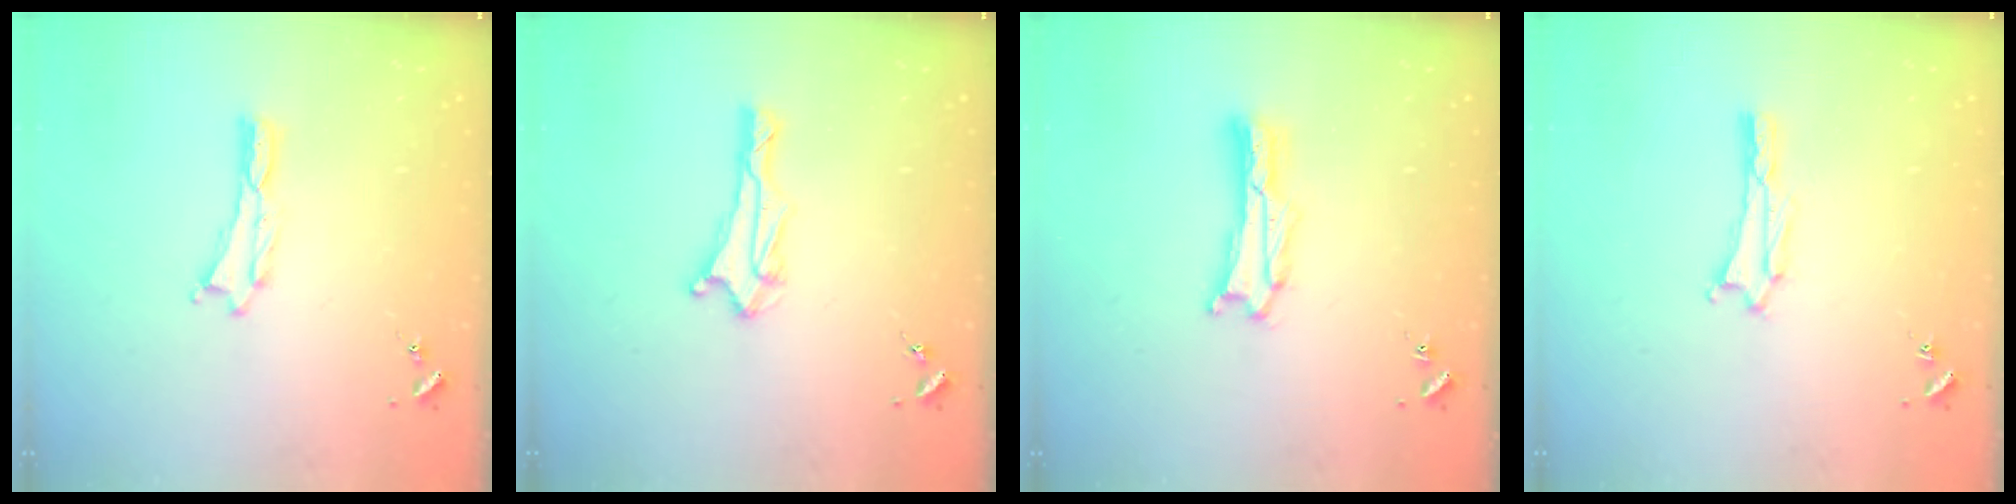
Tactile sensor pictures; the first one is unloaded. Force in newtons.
{"total": 2.9, "press": 2.8, "slide": 0.7}
{"total": 1.7, "press": 1.7, "slide": 0.3}
{"total": 1.6, "press": 1.6, "slide": 0.2}